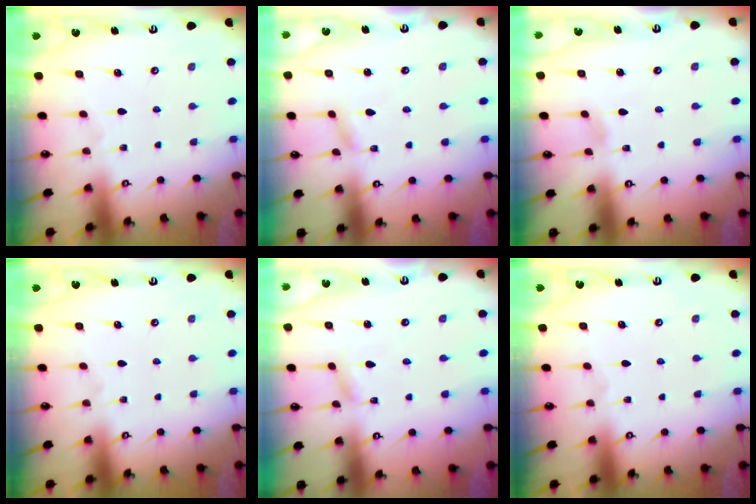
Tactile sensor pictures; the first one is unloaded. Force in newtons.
{"total": 1.7, "press": 1.7, "slide": 0.2}
{"total": 2.6, "press": 2.6, "slide": 0.3}
{"total": 0.0}
{"total": 1.7, "press": 1.7, "slide": 0.2}
{"total": 0.0}